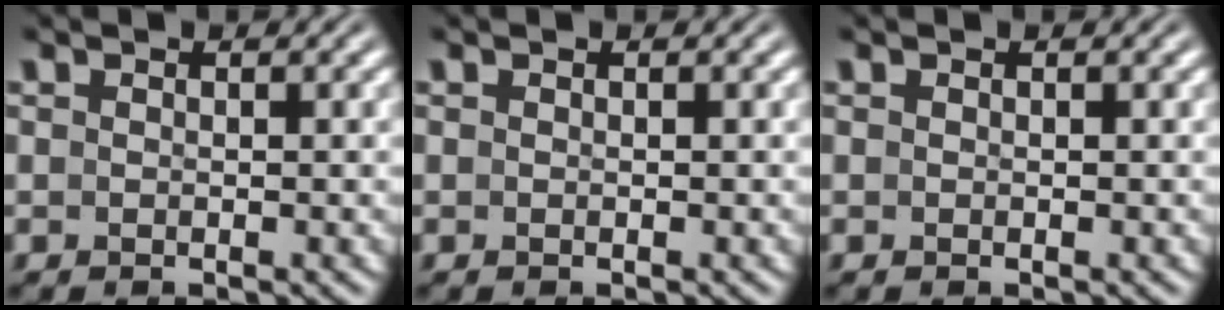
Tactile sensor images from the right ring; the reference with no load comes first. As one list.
[{"total": 0.0}, {"total": 0.0}]